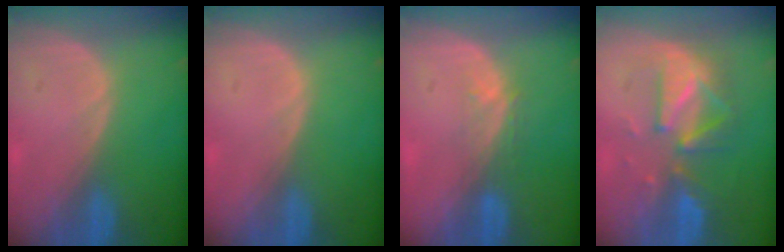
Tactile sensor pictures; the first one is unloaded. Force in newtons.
{"total": 0.0}
{"total": 2.9, "press": 2.4, "slide": 1.7}
{"total": 8.2, "press": 8.2, "slide": 0.7}